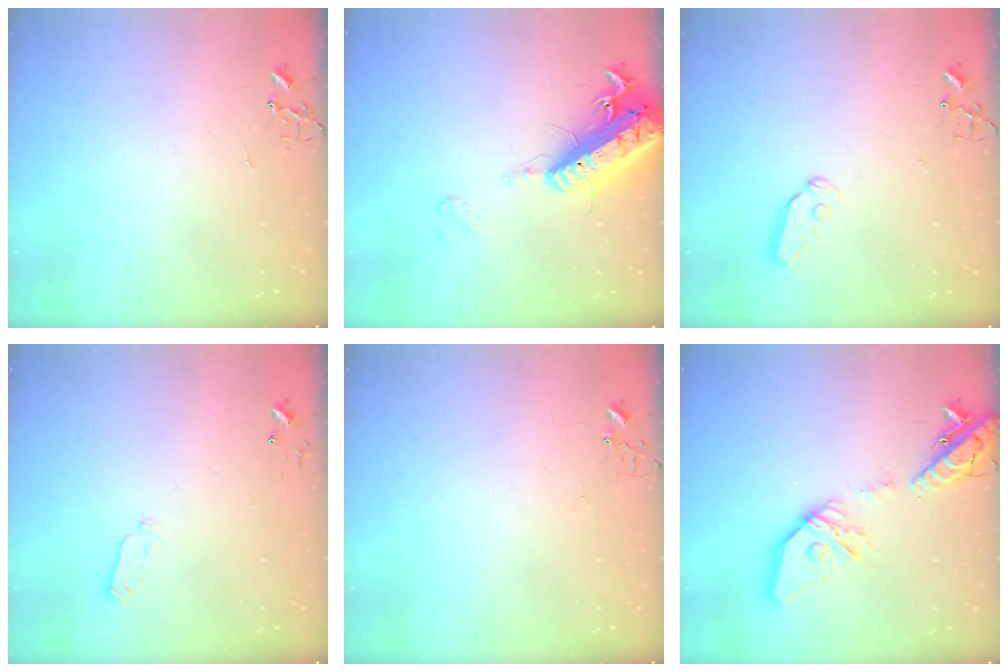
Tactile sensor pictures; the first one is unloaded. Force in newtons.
{"total": 18.9, "press": 18.5, "slide": 3.7}
{"total": 7.4, "press": 7.4, "slide": 0.5}
{"total": 4.6, "press": 4.5, "slide": 0.9}
{"total": 3.9, "press": 3.9, "slide": 0.3}
{"total": 21.4, "press": 21.2, "slide": 3.5}